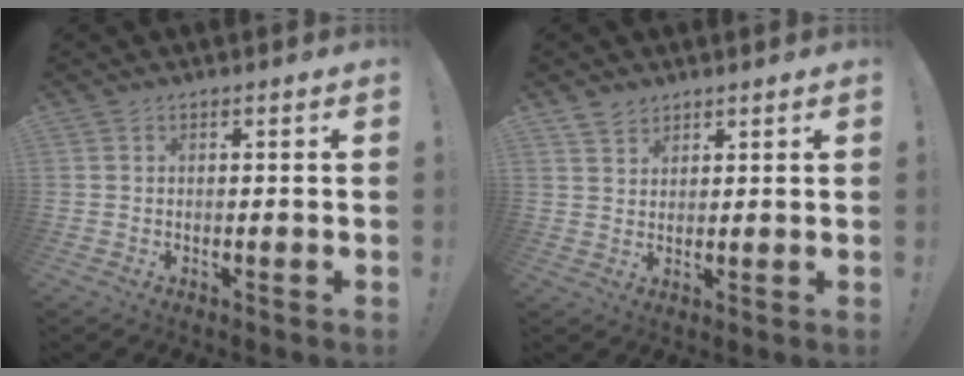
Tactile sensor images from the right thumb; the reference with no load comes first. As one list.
[{"total": 3.5, "force": [3.0, 1.8, 0.3], "torque": [0.000, -0.018, 0.055]}]